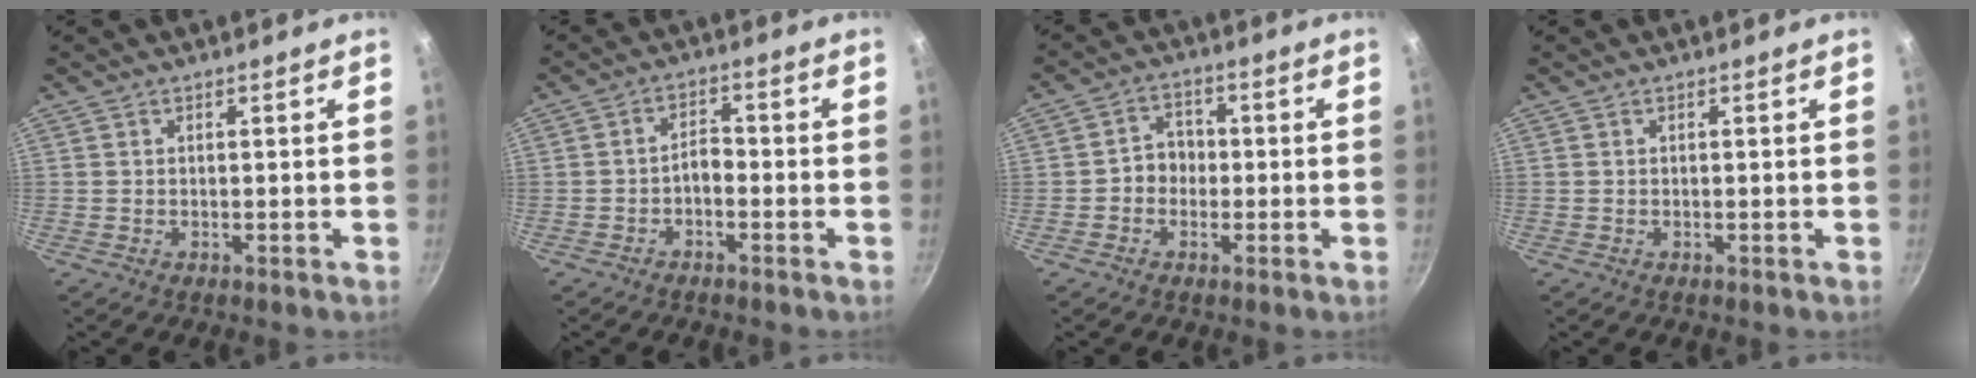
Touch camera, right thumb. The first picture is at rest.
{"total": 3.3, "force": [-1.4, 2.0, 2.3], "torque": [-0.028, 0.022, -0.030]}
{"total": 4.9, "force": [-0.8, 4.2, 2.5], "torque": [-0.014, 0.021, -0.025]}
{"total": 0.0}